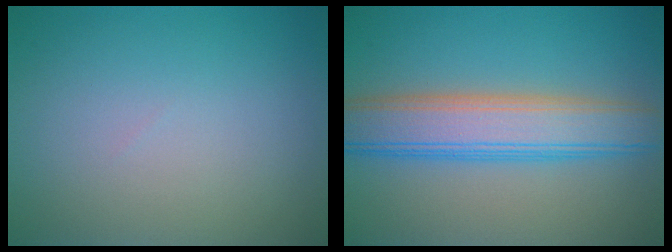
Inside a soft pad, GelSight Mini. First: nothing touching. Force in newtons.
{"total": 7.0, "press": 7.0, "slide": 0.3}